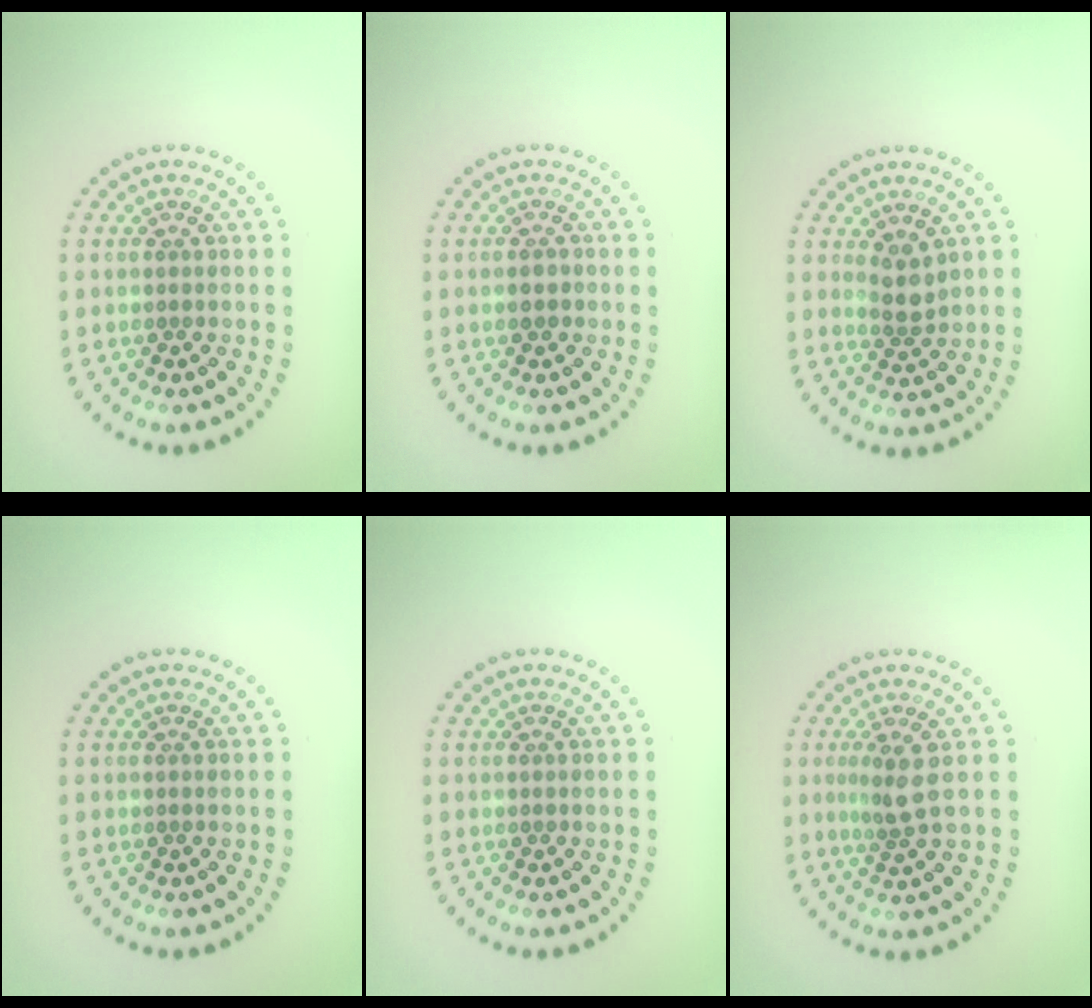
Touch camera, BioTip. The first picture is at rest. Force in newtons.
{"total": 1.2, "press": 1.2, "slide": 0.3}
{"total": 2.0, "press": 1.7, "slide": 1.0}
{"total": 0.0}
{"total": 0.0}
{"total": 2.3, "press": 1.8, "slide": 1.6}